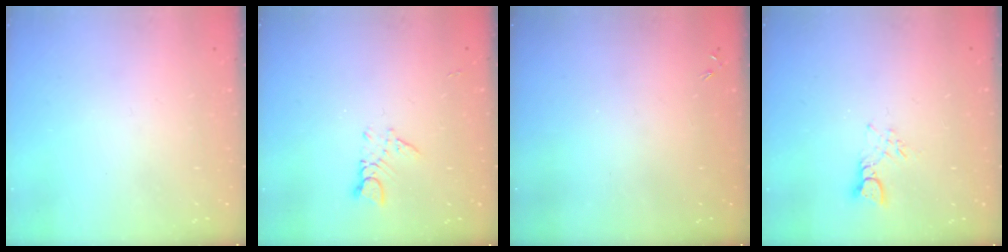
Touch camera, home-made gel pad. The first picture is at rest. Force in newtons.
{"total": 3.0, "press": 2.9, "slide": 0.4}
{"total": 0.0}
{"total": 3.1, "press": 3.1, "slide": 0.2}